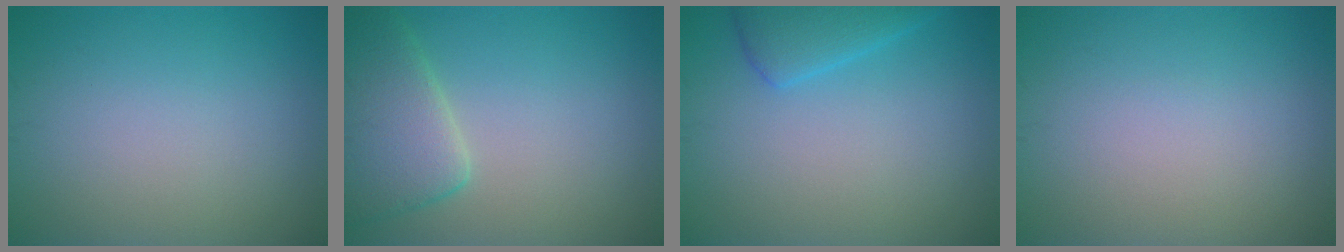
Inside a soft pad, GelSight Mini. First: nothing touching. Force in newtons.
{"total": 5.3, "press": 5.3, "slide": 0.4}
{"total": 3.0, "press": 3.0, "slide": 0.3}
{"total": 0.0}